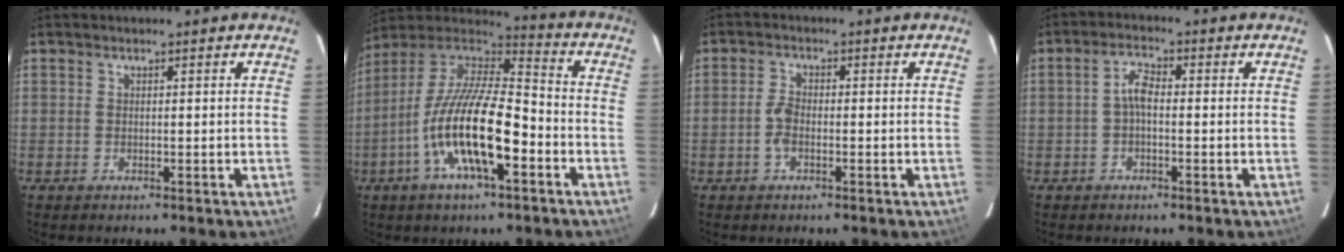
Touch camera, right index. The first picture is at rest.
{"total": 19.3, "force": [-6.9, 5.9, 17.0], "torque": [-0.327, -0.016, -0.137]}
{"total": 2.9, "force": [-1.0, 1.5, 2.3], "torque": [-0.053, 0.004, -0.020]}
{"total": 3.2, "force": [-0.6, 1.4, 2.8], "torque": [-0.057, 0.013, -0.012]}